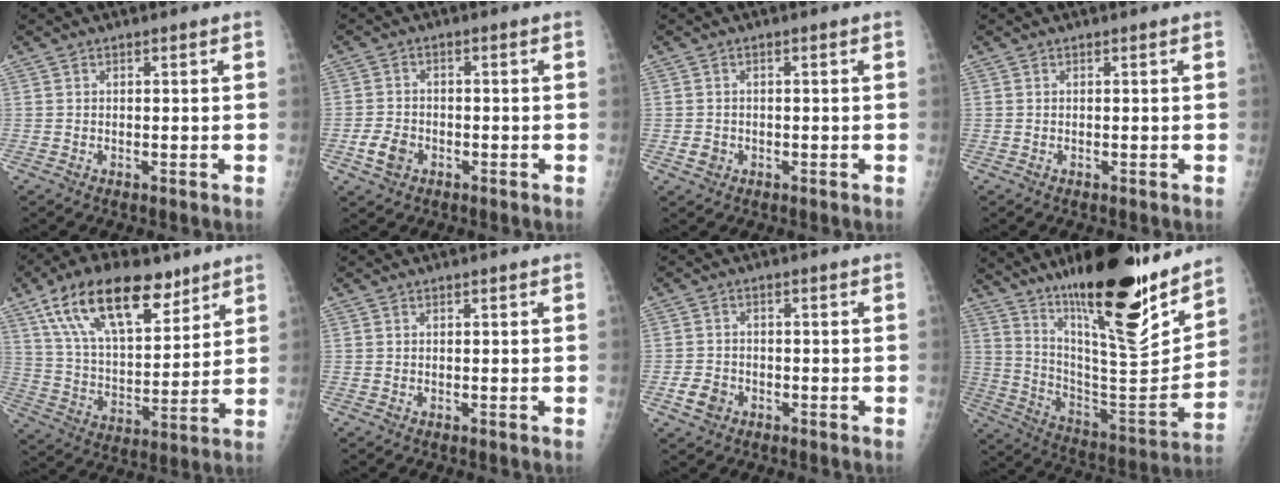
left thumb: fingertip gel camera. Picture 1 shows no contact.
{"total": 4.3, "force": [-1.8, 3.2, 2.2], "torque": [-0.036, 0.010, -0.031]}
{"total": 2.0, "force": [-0.6, 1.7, 0.7], "torque": [-0.007, 0.003, -0.008]}
{"total": 0.0}
{"total": 20.6, "force": [12.2, 9.7, 13.5], "torque": [-0.202, -0.035, 0.220]}
{"total": 0.0}
{"total": 3.8, "force": [-1.7, 3.0, 1.6], "torque": [-0.022, 0.011, -0.029]}
{"total": 27.9, "force": [19.2, 6.4, 19.2], "torque": [-0.272, -0.101, 0.315]}